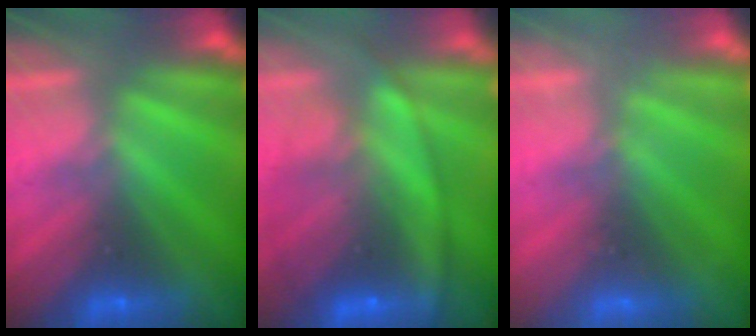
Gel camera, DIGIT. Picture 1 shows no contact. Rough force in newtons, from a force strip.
{"total": 8.2}
{"total": 2.1}